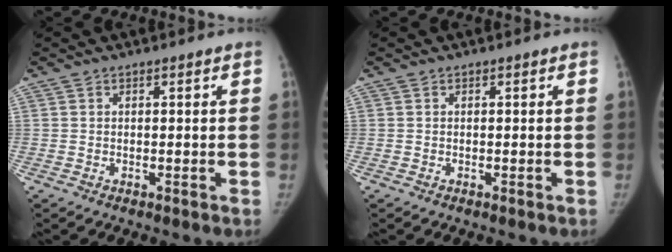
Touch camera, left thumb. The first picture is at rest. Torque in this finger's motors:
{"motor_torque": [0.00, 0.00, 0.04, -0.04, 0.00]}